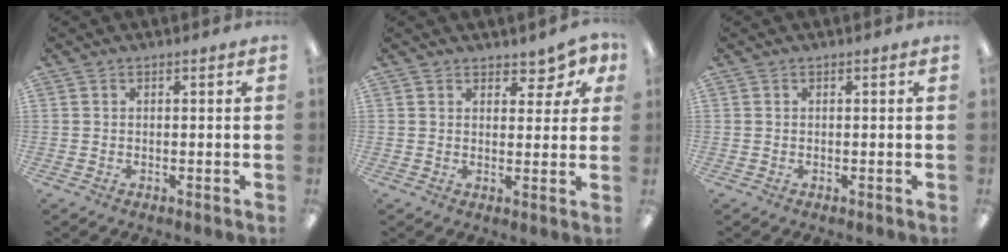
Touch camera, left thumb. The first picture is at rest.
{"total": 4.6, "force": [3.6, 2.4, 1.7], "torque": [-0.011, -0.020, 0.060]}
{"total": 0.0}